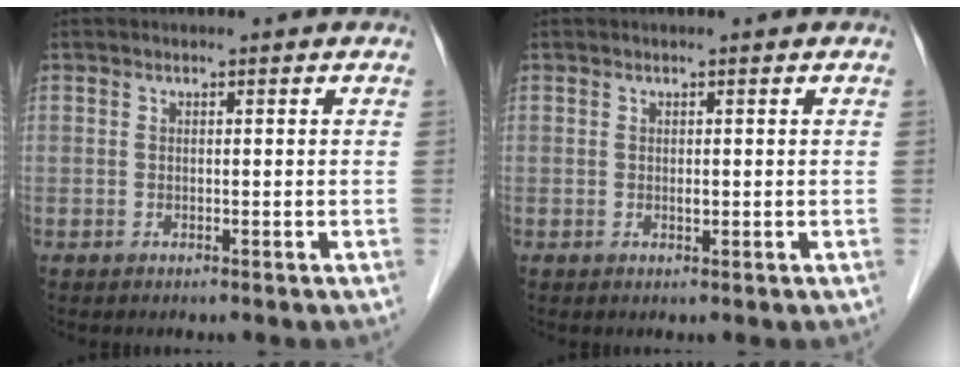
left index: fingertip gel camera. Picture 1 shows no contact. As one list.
[{"total": 0.6, "force": [0.1, 0.2, 0.5], "torque": [-0.009, -0.001, 0.002]}]